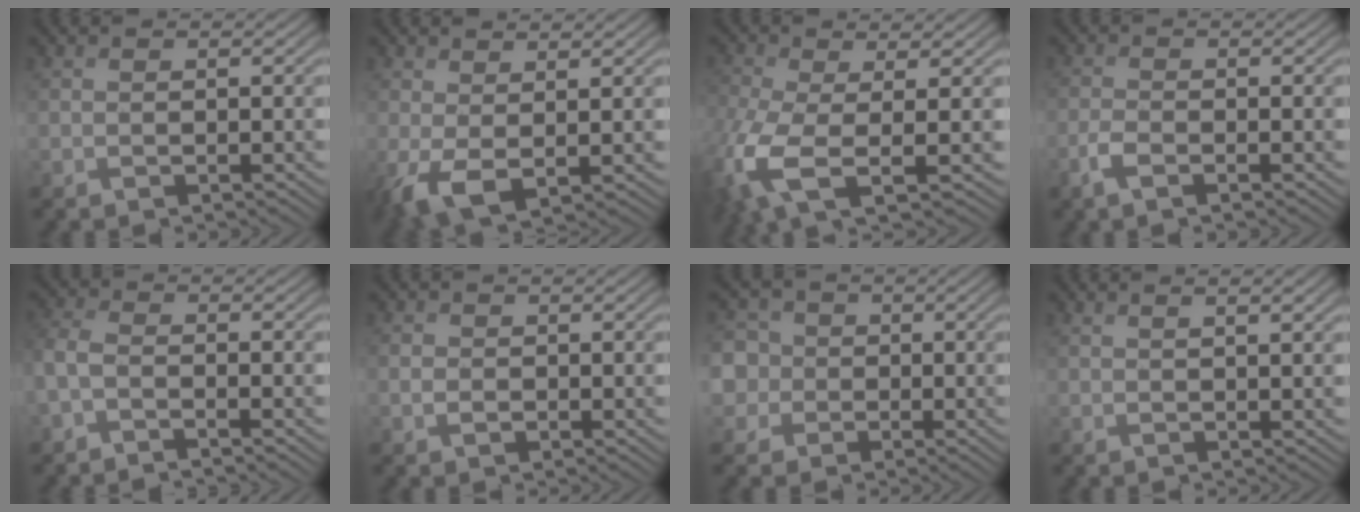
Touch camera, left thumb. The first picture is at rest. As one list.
[{"total": 4.9, "force": [0.2, 2.4, 4.3], "torque": [-0.104, -0.005, 0.003]}, {"total": 10.0, "force": [-2.8, 4.2, 8.6], "torque": [-0.226, -0.030, -0.050]}, {"total": 2.5, "force": [-1.4, 0.9, 1.9], "torque": [-0.047, -0.001, -0.033]}, {"total": 3.2, "force": [-1.8, 1.4, 2.2], "torque": [-0.067, -0.002, -0.052]}, {"total": 1.7, "force": [-0.3, 1.5, 0.9], "torque": [-0.022, -0.004, -0.010]}, {"total": 8.8, "force": [0.4, 8.2, 3.1], "torque": [-0.119, 0.021, -0.027]}, {"total": 2.7, "force": [1.4, 0.6, 2.3], "torque": [-0.032, 0.001, 0.021]}]